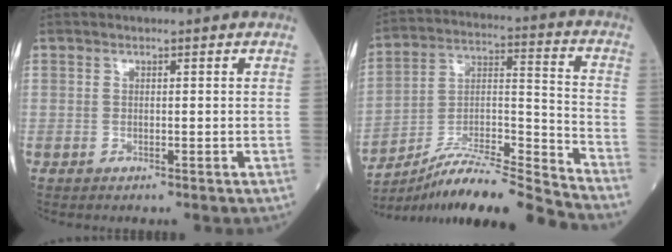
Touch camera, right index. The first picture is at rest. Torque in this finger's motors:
{"motor_torque": [0.69, -1.10, 0.07, 0.00]}